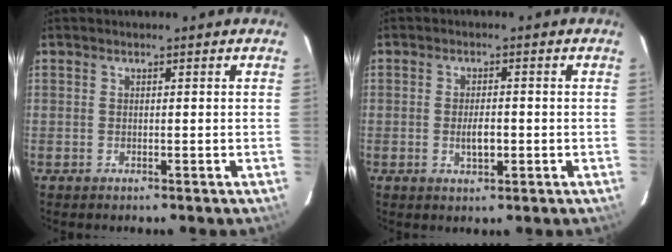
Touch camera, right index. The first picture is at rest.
{"total": 3.4, "force": [-0.7, 1.4, 3.0], "torque": [-0.056, -0.004, -0.009]}